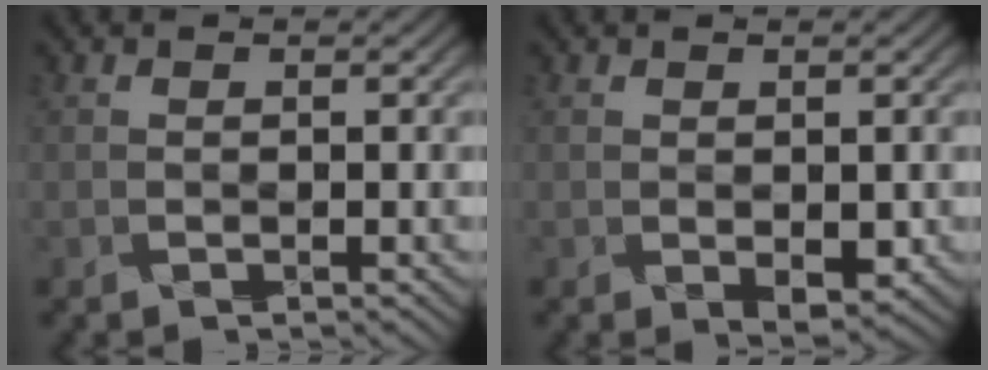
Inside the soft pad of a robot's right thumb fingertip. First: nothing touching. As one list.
[{"total": 2.5, "force": [-0.3, 1.2, 2.1], "torque": [-0.038, -0.007, 0.007]}]